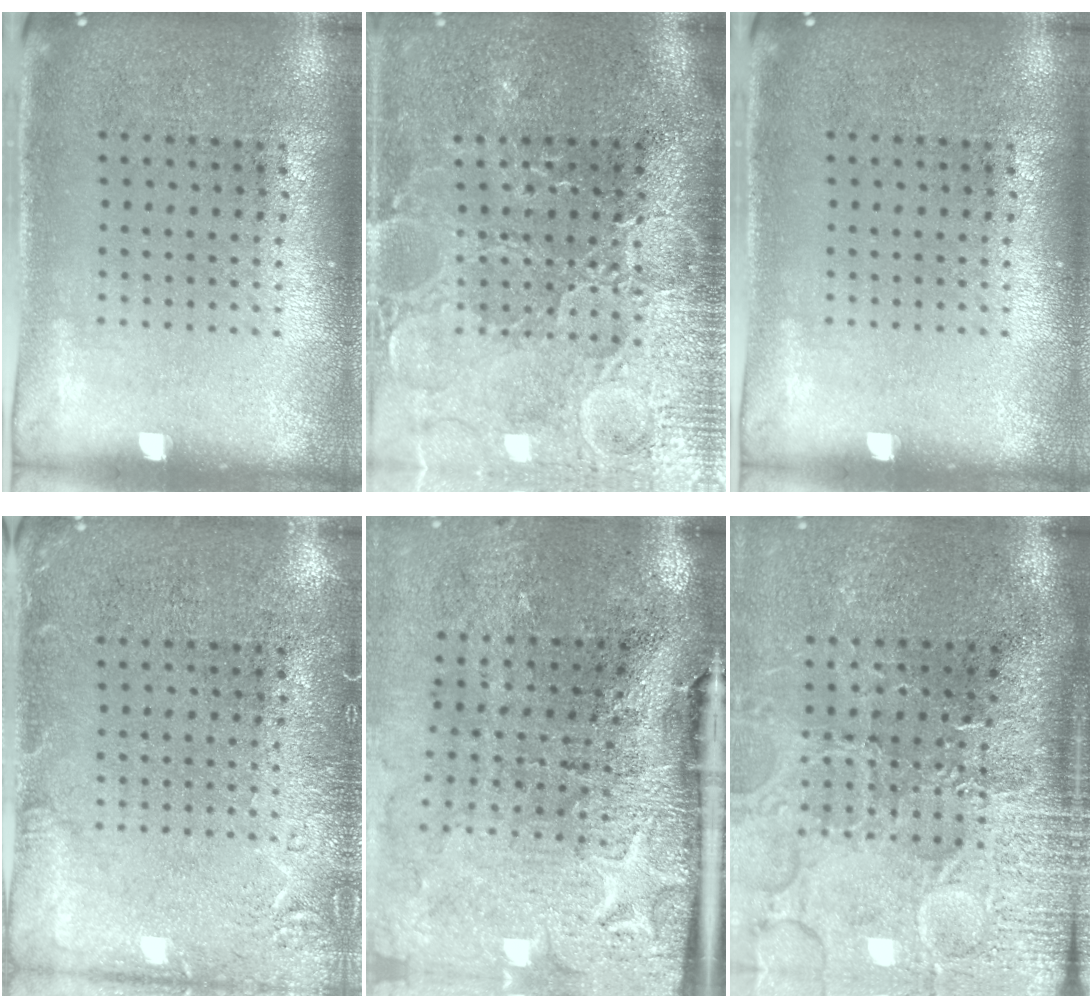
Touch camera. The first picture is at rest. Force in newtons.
{"total": 3.9, "press": 3.7, "slide": 1.2}
{"total": 0.0}
{"total": 2.2, "press": 2.2, "slide": 0.4}
{"total": 4.9, "press": 3.8, "slide": 3.0}
{"total": 4.7, "press": 3.9, "slide": 2.6}